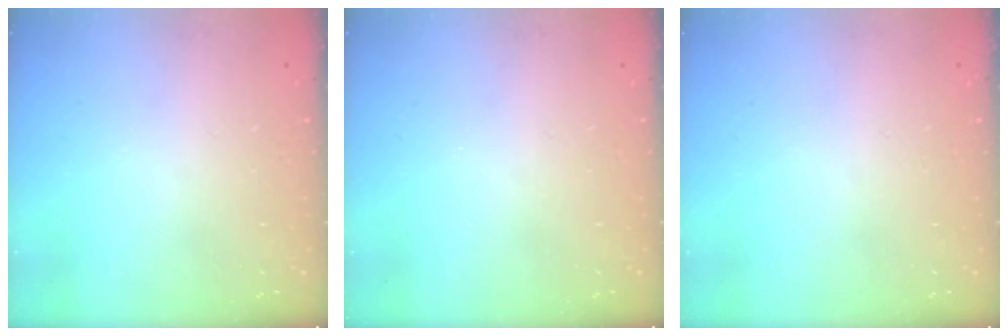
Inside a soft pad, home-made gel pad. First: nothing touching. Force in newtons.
{"total": 0.0}
{"total": 0.0}